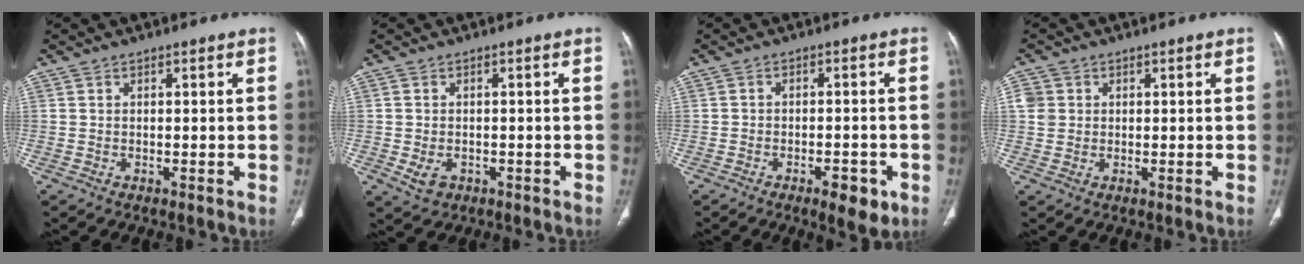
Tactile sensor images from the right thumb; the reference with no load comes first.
{"total": 3.3, "force": [-1.0, 2.5, 1.9], "torque": [-0.032, 0.002, -0.007]}
{"total": 5.8, "force": [-2.9, 2.4, 4.5], "torque": [-0.052, 0.007, -0.037]}
{"total": 3.3, "force": [0.7, 3.1, 1.0], "torque": [-0.005, 0.004, 0.016]}